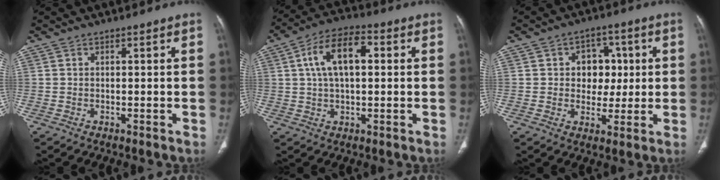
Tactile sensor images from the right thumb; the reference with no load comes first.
{"total": 11.3, "force": [2.4, 5.8, 9.4], "torque": [-0.167, 0.021, 0.036]}
{"total": 8.1, "force": [1.1, 6.5, 4.8], "torque": [-0.020, 0.004, 0.015]}